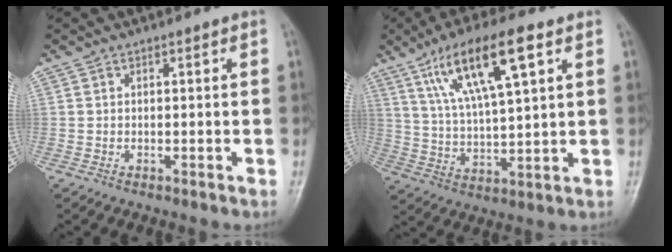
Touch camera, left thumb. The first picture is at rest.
{"total": 15.1, "force": [7.3, 3.9, 12.6], "torque": [-0.224, -0.011, 0.136]}